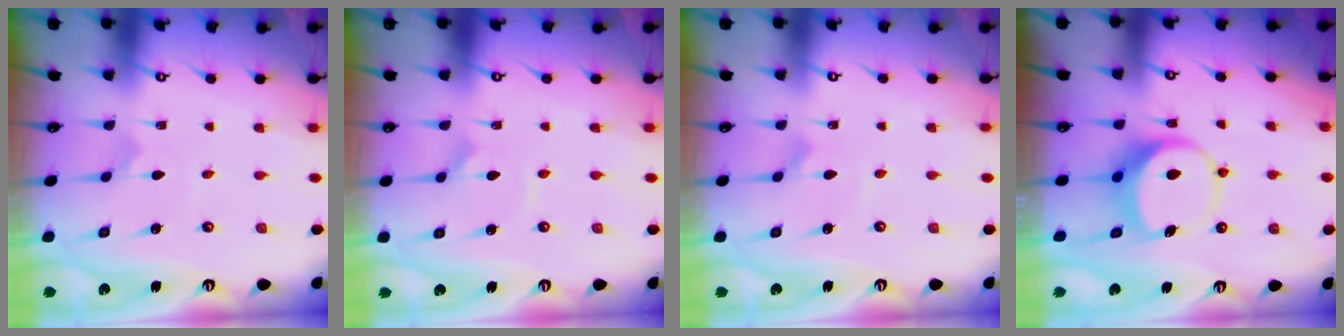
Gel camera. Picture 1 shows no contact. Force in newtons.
{"total": 2.9, "press": 2.9, "slide": 0.4}
{"total": 2.2, "press": 2.2, "slide": 0.2}
{"total": 9.4, "press": 9.3, "slide": 1.4}